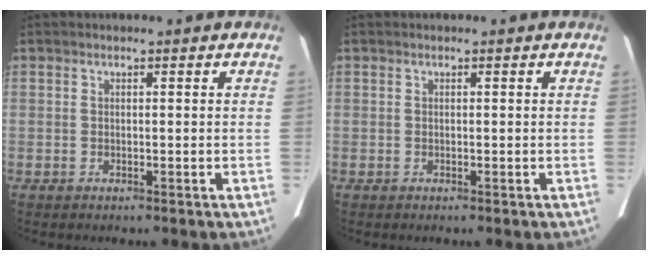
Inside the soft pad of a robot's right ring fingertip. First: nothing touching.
{"total": 0.0}